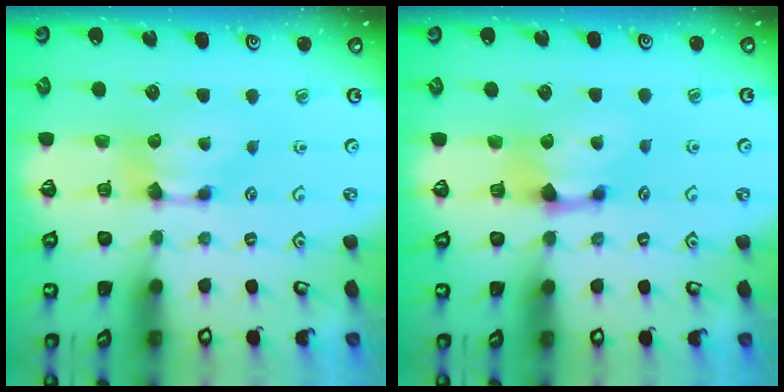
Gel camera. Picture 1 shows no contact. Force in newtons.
{"total": 1.1, "press": 0.4, "slide": 1.0}